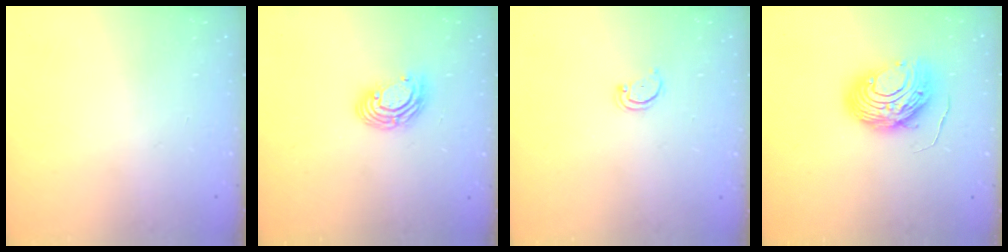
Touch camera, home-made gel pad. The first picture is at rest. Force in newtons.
{"total": 7.9, "press": 7.8, "slide": 1.2}
{"total": 2.2, "press": 2.1, "slide": 0.4}
{"total": 11.1, "press": 11.0, "slide": 1.0}